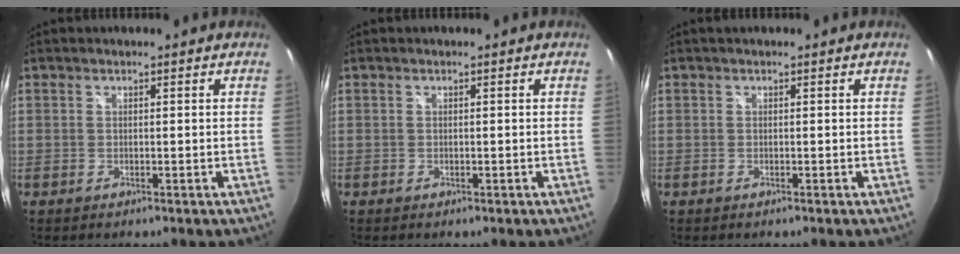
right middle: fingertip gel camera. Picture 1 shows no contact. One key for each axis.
{"total": 0.0}
{"total": 0.7, "fx": 0.3, "fy": 0.4, "fz": 0.4, "tx": -0.009, "ty": 0.004, "tz": 0.002}